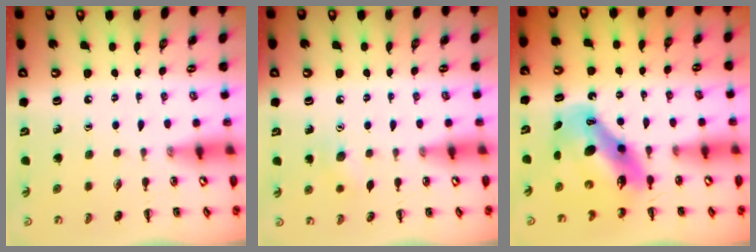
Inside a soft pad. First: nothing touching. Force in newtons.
{"total": 6.5, "press": 6.3, "slide": 1.6}
{"total": 11.5, "press": 11.1, "slide": 2.9}